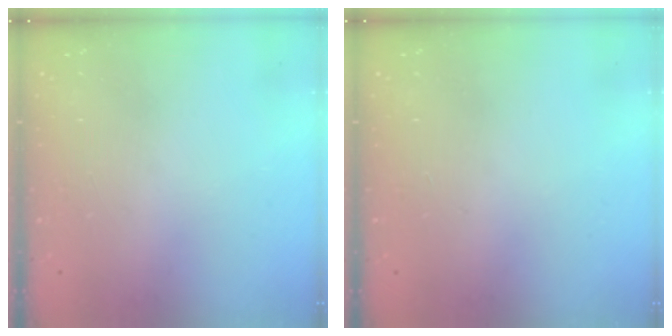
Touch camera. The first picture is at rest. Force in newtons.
{"total": 0.0}